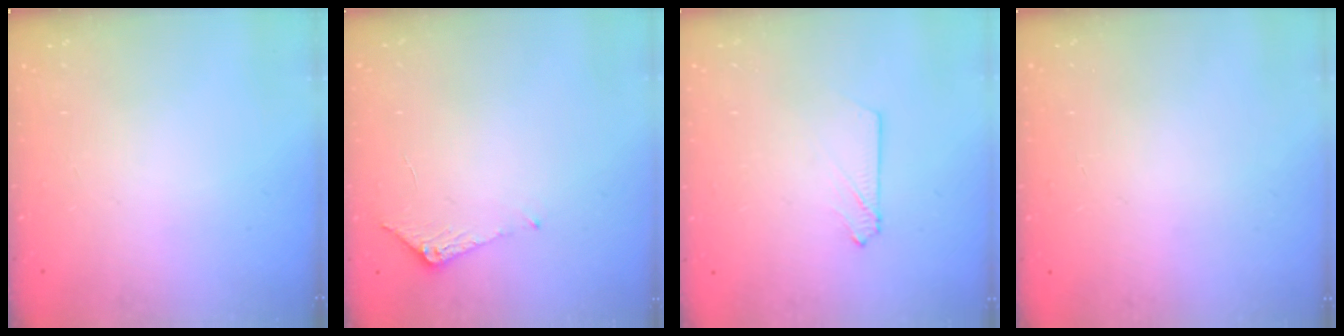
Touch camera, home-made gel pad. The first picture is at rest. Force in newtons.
{"total": 7.2, "press": 7.2, "slide": 0.7}
{"total": 2.6, "press": 2.6, "slide": 0.3}
{"total": 0.0}